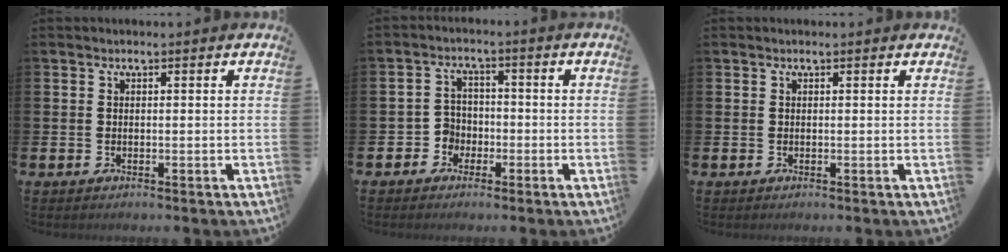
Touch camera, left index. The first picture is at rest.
{"total": 3.4, "force": [-1.8, 2.8, 0.3], "torque": [-0.024, 0.005, -0.041]}
{"total": 0.0}